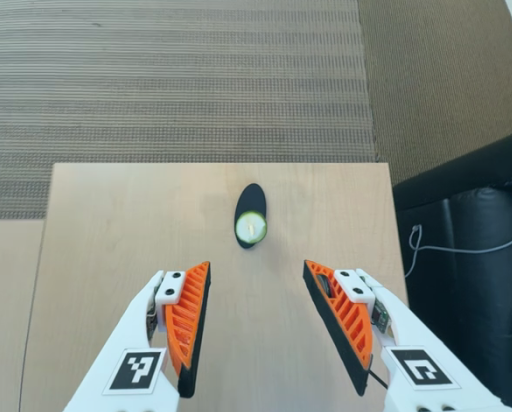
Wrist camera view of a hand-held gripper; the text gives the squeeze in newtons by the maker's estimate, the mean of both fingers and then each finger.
{"total": 0.0}